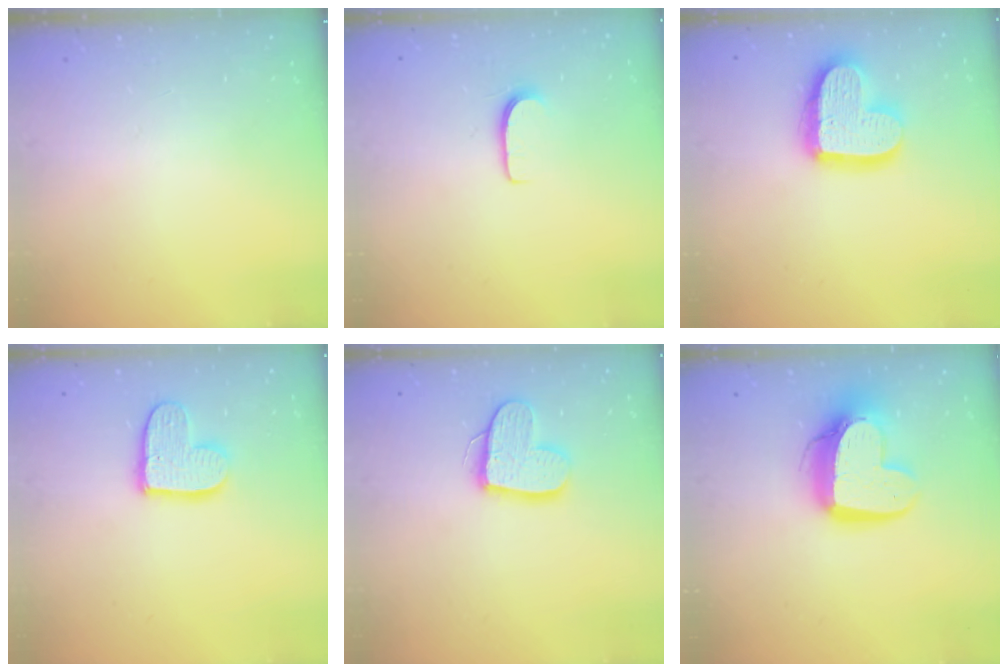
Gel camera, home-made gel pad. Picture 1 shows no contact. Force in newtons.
{"total": 5.4, "press": 5.3, "slide": 0.5}
{"total": 17.2, "press": 17.1, "slide": 1.4}
{"total": 12.1, "press": 12.0, "slide": 0.9}
{"total": 13.7, "press": 13.6, "slide": 1.1}
{"total": 14.9, "press": 14.9, "slide": 1.1}